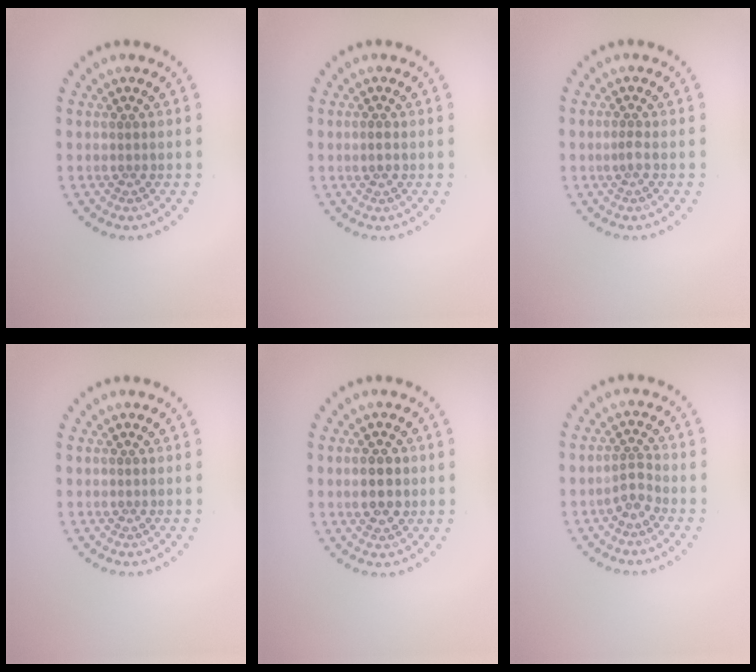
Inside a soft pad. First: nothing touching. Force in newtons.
{"total": 0.8, "press": 0.8, "slide": 0.1}
{"total": 0.9, "press": 0.6, "slide": 0.7}
{"total": 0.0}
{"total": 2.4, "press": 2.4, "slide": 0.2}
{"total": 1.7, "press": 1.3, "slide": 1.1}